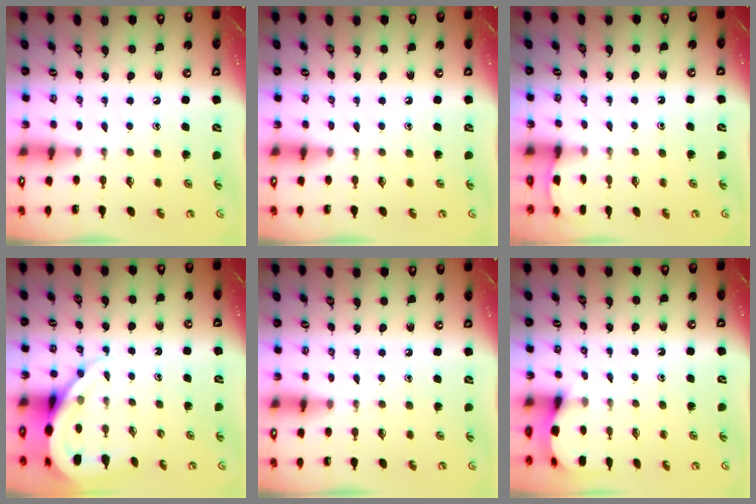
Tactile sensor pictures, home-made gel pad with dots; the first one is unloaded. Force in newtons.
{"total": 0.0}
{"total": 0.9, "press": 0.9, "slide": 0.1}
{"total": 9.4, "press": 9.4, "slide": 1.1}
{"total": 0.0}
{"total": 2.9, "press": 2.9, "slide": 0.3}